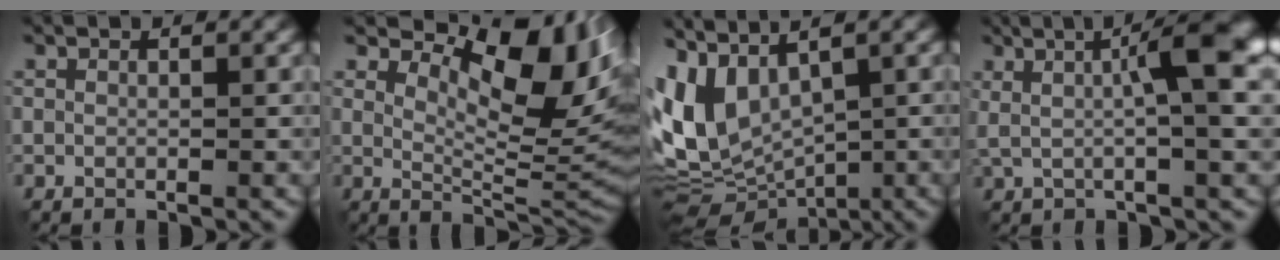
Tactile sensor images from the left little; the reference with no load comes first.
{"total": 10.3, "force": [4.4, 4.6, 8.2], "torque": [-0.121, -0.006, 0.074]}
{"total": 8.0, "force": [0.9, 4.8, 6.3], "torque": [-0.133, -0.010, 0.025]}
{"total": 7.6, "force": [1.6, 1.6, 7.2], "torque": [-0.106, 0.014, 0.023]}